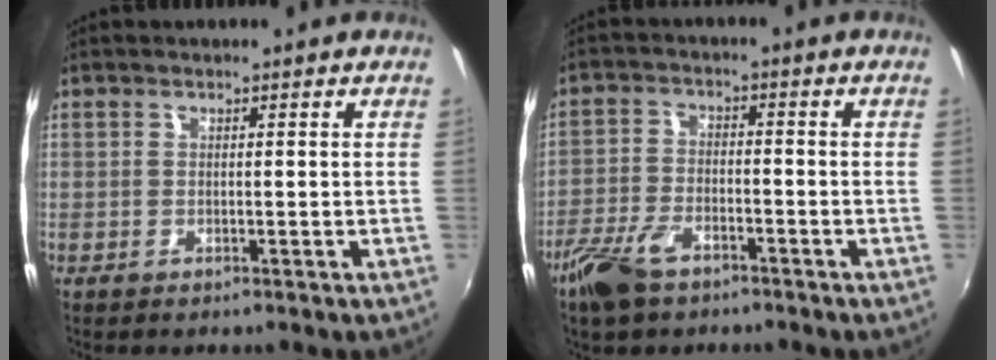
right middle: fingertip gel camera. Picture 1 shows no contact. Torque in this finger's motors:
{"motor_torque": [1.06, -1.04, 0.40, 0.11]}